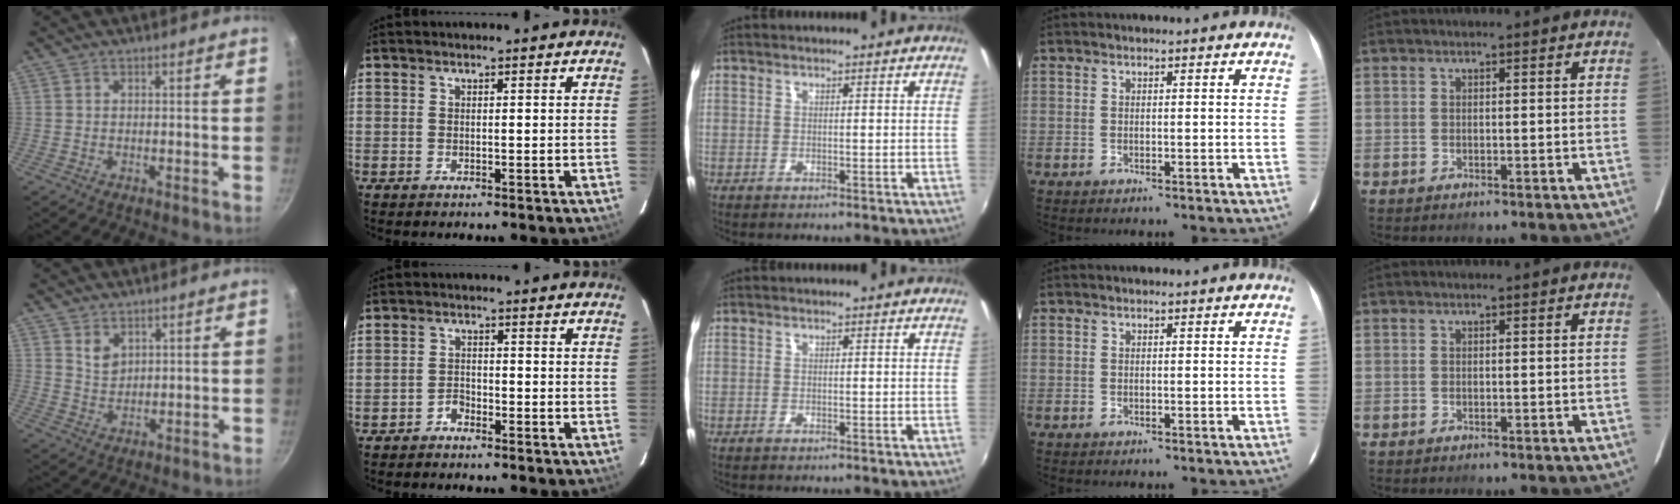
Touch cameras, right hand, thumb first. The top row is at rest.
{"thumb": {"total": 3.5, "force": [2.0, 2.5, 1.6], "torque": [-0.017, -0.015, 0.041]}, "index": {"total": 1.9, "force": [-1.6, 0.9, 0.3], "torque": [-0.005, 0.005, -0.028]}}